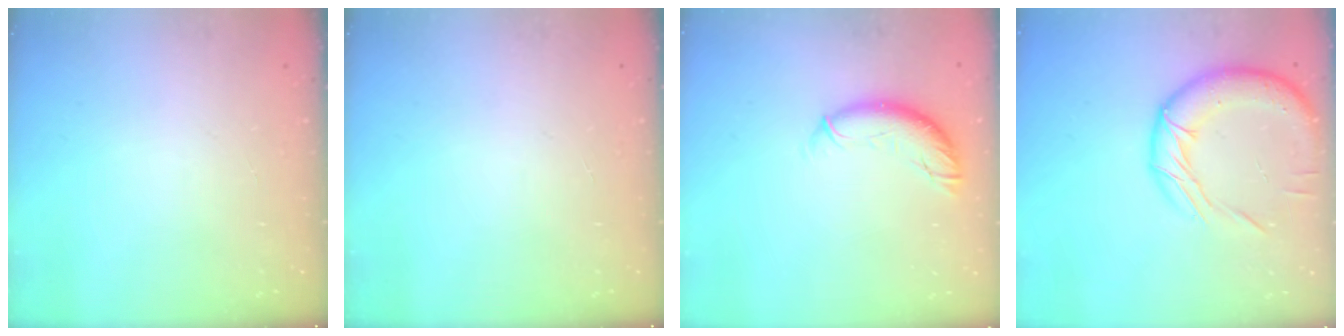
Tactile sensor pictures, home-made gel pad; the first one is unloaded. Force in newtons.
{"total": 0.0}
{"total": 9.4, "press": 9.4, "slide": 0.6}
{"total": 16.9, "press": 16.8, "slide": 2.3}